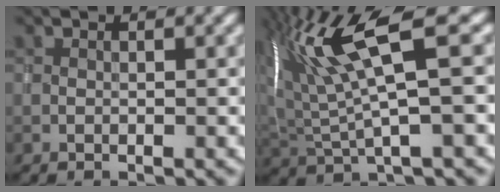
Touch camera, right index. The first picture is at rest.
{"total": 10.1, "force": [4.3, 2.2, 8.9], "torque": [-0.192, 0.011, 0.086]}